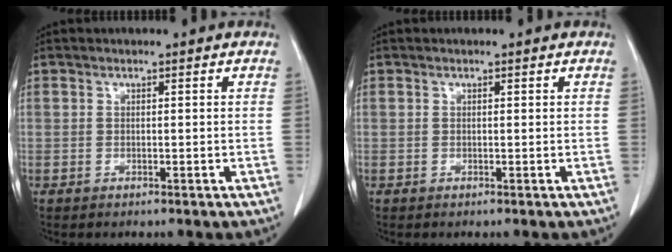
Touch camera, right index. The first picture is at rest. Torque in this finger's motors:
{"motor_torque": [-0.03, 0.00, 0.00, 0.01]}